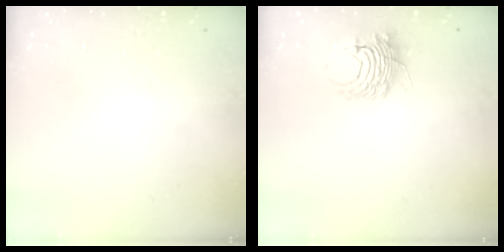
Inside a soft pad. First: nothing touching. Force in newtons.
{"total": 8.5, "press": 8.4, "slide": 1.4}